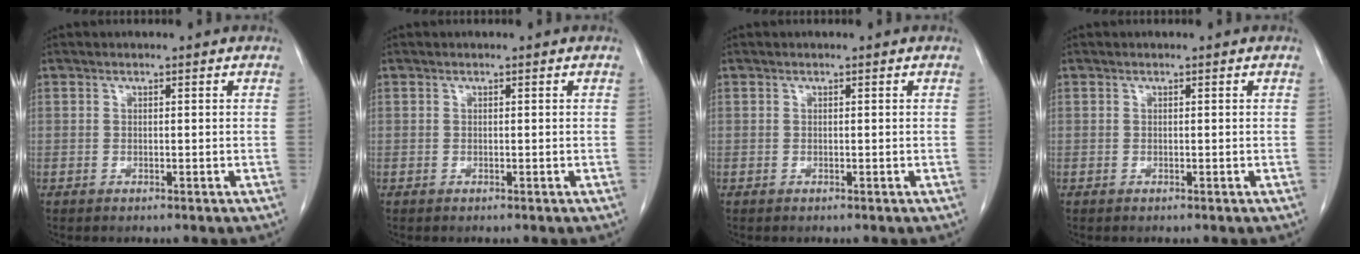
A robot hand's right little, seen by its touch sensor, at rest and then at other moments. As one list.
[{"total": 0.0}, {"total": 0.0}, {"total": 0.0}]